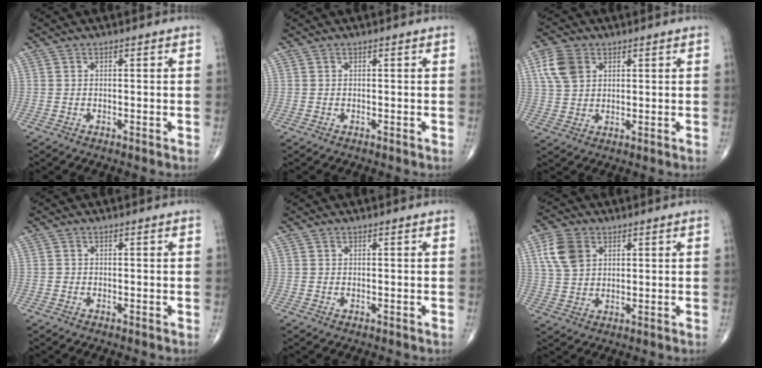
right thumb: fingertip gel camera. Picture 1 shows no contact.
{"total": 0.0}
{"total": 7.1, "force": [2.6, 5.0, 4.3], "torque": [-0.080, 0.000, 0.051]}
{"total": 0.0}
{"total": 0.0}
{"total": 7.9, "force": [2.9, 5.5, 4.8], "torque": [-0.086, -0.004, 0.058]}